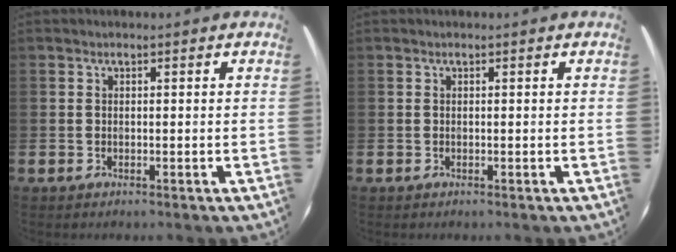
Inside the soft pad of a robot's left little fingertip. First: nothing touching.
{"total": 0.0}